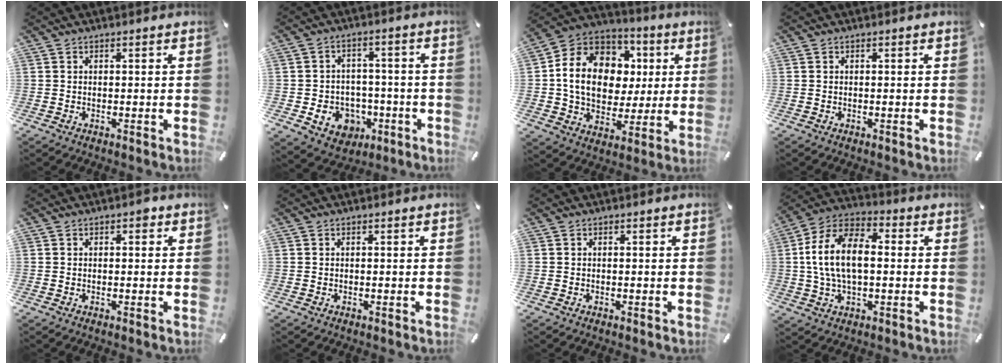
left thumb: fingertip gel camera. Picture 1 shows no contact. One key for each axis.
{"total": 8.6, "fx": -1.8, "fy": 8.0, "fz": 2.6, "tx": -0.036, "ty": 0.011, "tz": -0.023}
{"total": 16.3, "fx": 1.5, "fy": 13.3, "fz": 9.2, "tx": -0.185, "ty": 0.006, "tz": 0.034}
{"total": 0.0}
{"total": 1.4, "fx": 0.4, "fy": 0.9, "fz": 1.1, "tx": -0.006, "ty": 0.000, "tz": 0.002}
{"total": 0.0}
{"total": 0.0}
{"total": 13.1, "fx": 0.6, "fy": 7.8, "fz": 10.5, "tx": -0.227, "ty": 0.010, "tz": 0.009}